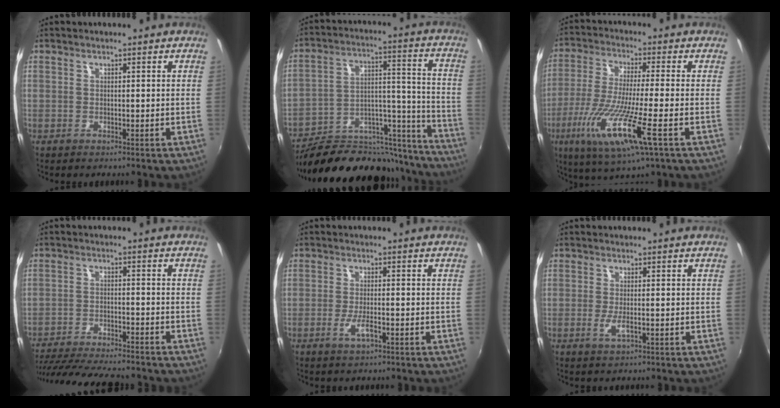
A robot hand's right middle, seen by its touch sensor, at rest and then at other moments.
{"total": 27.3, "force": [-23.4, 9.0, 10.7], "torque": [-0.154, 0.046, -0.325]}
{"total": 14.7, "force": [-5.5, 1.0, 13.6], "torque": [-0.277, -0.039, -0.104]}
{"total": 17.5, "force": [-15.2, 2.8, 8.1], "torque": [-0.158, -0.024, -0.233]}
{"total": 3.0, "force": [-1.1, 0.5, 2.8], "torque": [-0.057, -0.007, -0.022]}
{"total": 2.4, "force": [-0.3, 0.3, 2.4], "torque": [-0.046, -0.008, -0.007]}